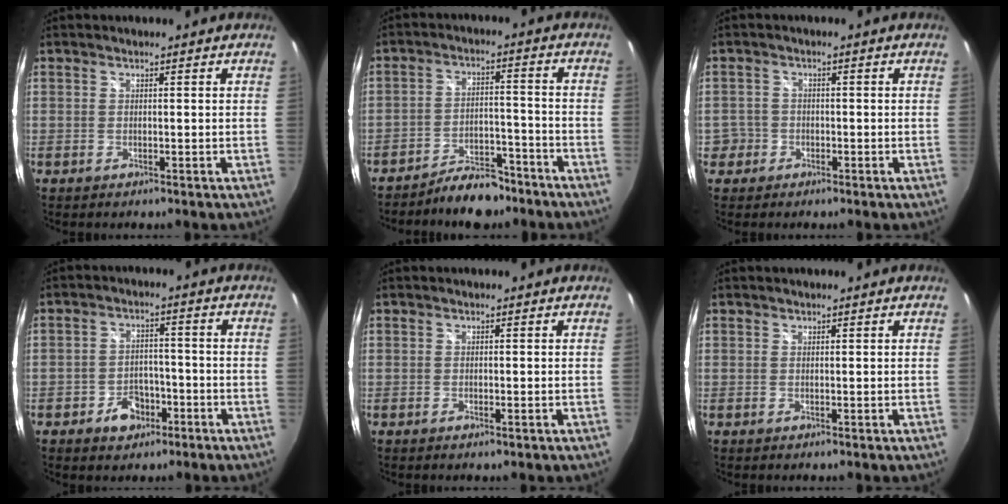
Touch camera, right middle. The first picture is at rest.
{"total": 8.4, "force": [-7.1, 3.2, 3.2], "torque": [-0.062, 0.018, -0.102]}
{"total": 3.6, "force": [-1.6, 3.2, 0.2], "torque": [-0.008, 0.014, -0.028]}
{"total": 5.9, "force": [-3.4, 4.3, 2.3], "torque": [-0.055, 0.013, -0.040]}
{"total": 0.6, "force": [-0.3, 0.1, 0.5], "torque": [-0.008, 0.000, -0.006]}
{"total": 0.0}